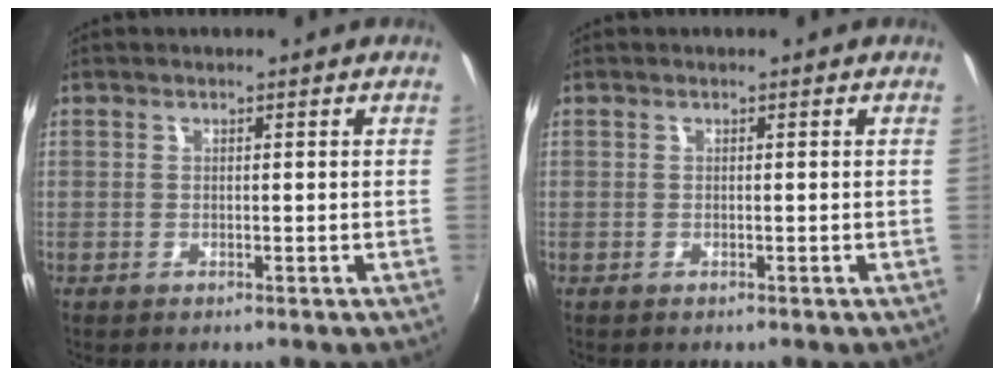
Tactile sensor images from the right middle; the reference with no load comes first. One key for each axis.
{"total": 0.0}